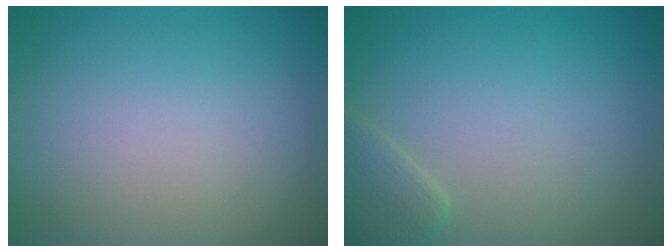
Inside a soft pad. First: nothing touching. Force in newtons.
{"total": 1.9, "press": 1.9, "slide": 0.1}